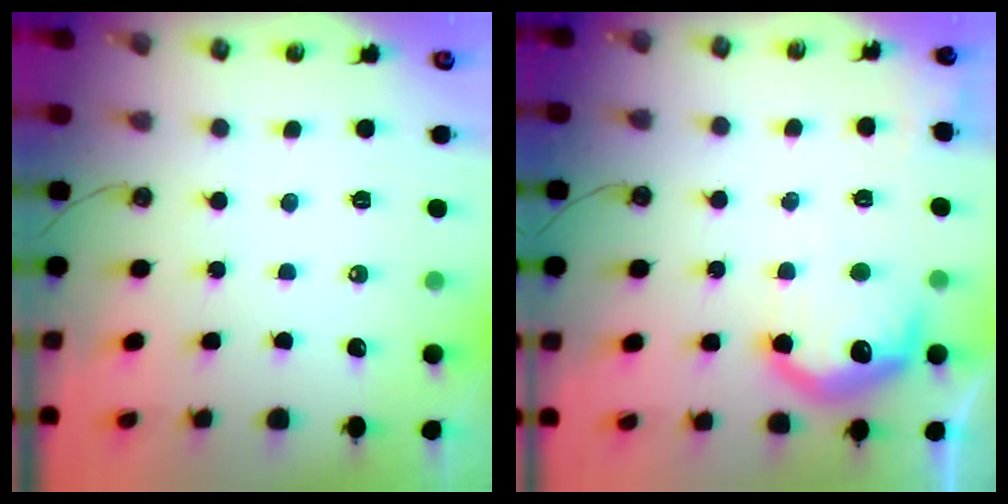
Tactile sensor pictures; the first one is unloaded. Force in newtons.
{"total": 11.5, "press": 11.4, "slide": 0.7}